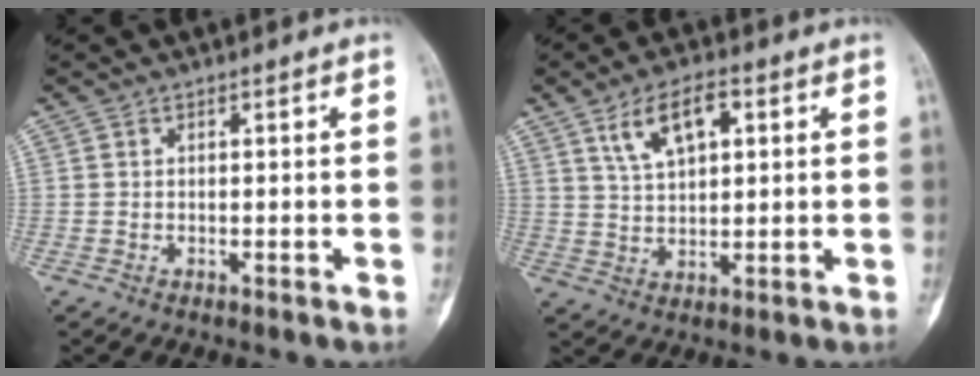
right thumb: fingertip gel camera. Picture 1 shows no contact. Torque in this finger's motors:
{"motor_torque": [0.11, 1.04, 0.03, 0.06, 0.07]}